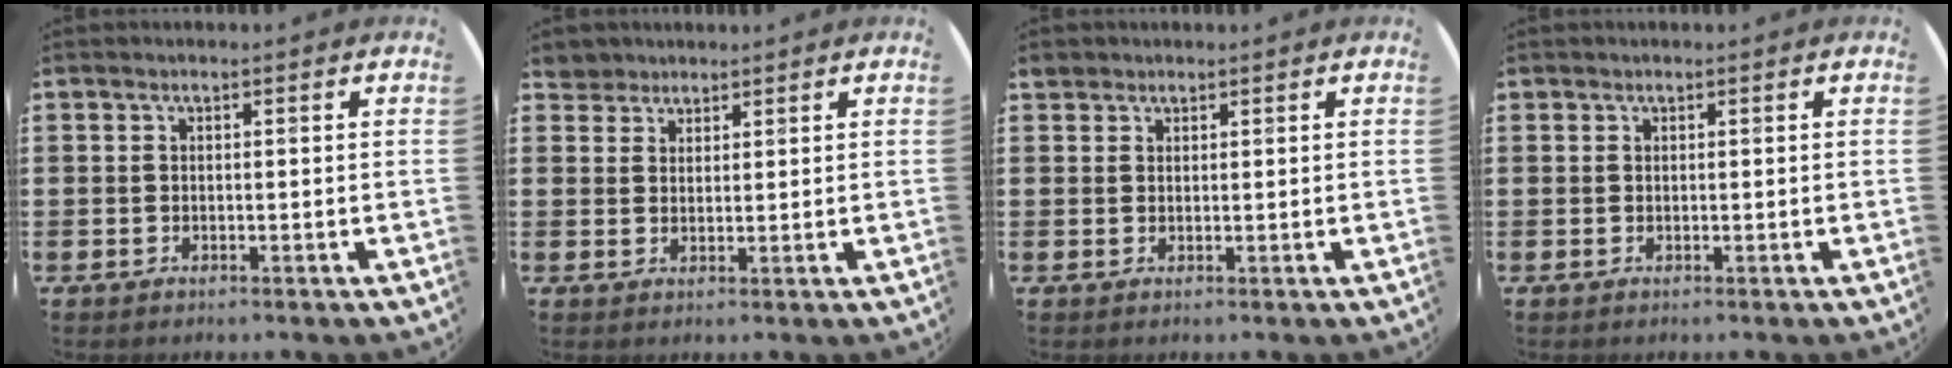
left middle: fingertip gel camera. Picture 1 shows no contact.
{"total": 2.9, "force": [2.6, 1.2, -0.2], "torque": [-0.003, 0.005, 0.053]}
{"total": 1.3, "force": [1.2, 0.6, 0.0], "torque": [0.006, 0.000, 0.022]}
{"total": 0.0}